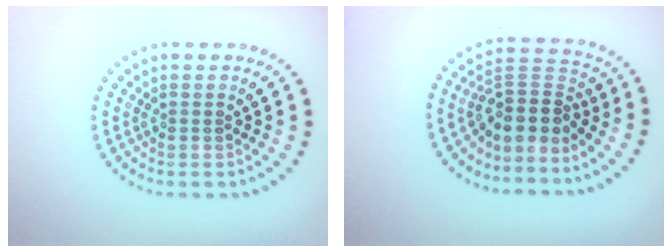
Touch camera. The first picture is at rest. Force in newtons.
{"total": 4.1, "press": 3.1, "slide": 2.8}